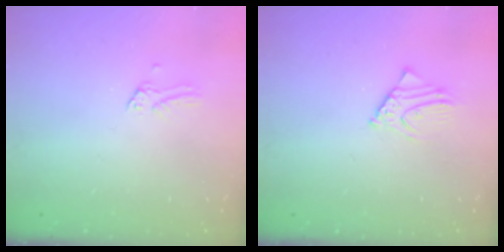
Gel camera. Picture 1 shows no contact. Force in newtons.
{"total": 4.1, "press": 4.1, "slide": 0.4}